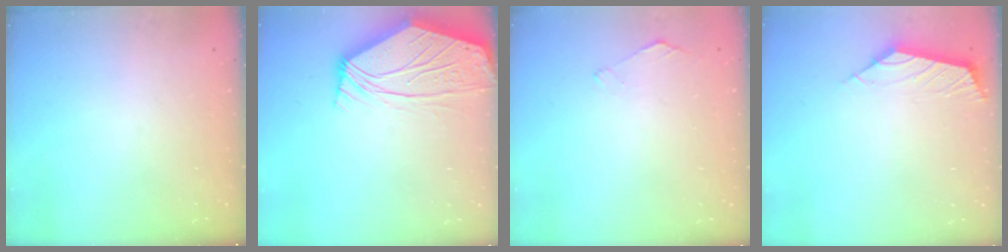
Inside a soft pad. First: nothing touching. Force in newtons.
{"total": 7.0, "press": 6.9, "slide": 1.1}
{"total": 1.3, "press": 1.2, "slide": 0.3}
{"total": 2.8, "press": 2.7, "slide": 0.7}